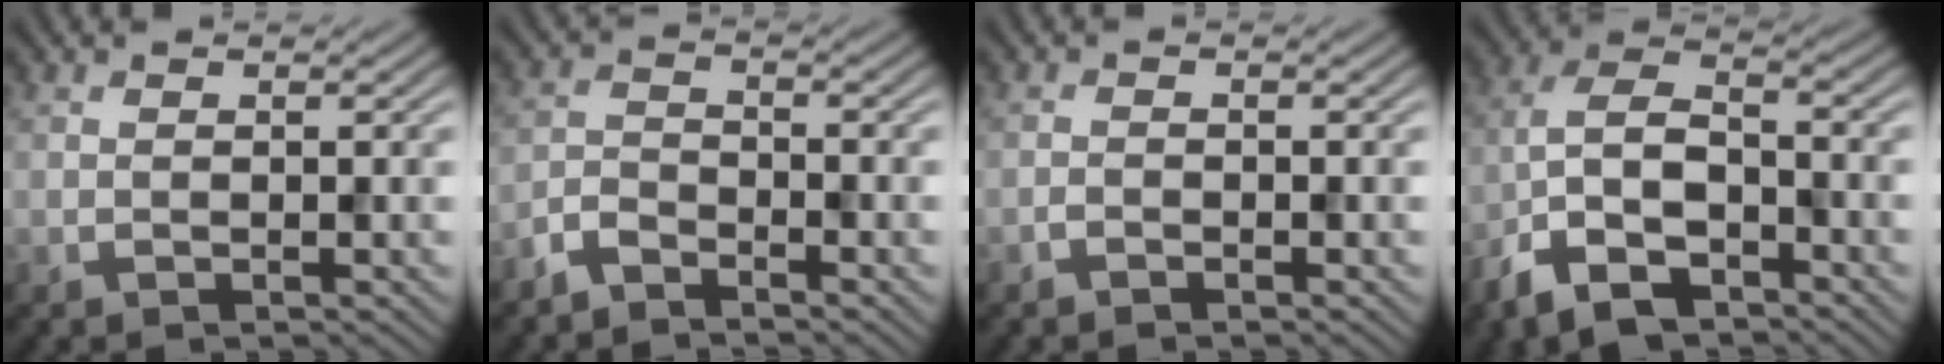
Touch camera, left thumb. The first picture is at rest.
{"total": 3.0, "force": [-2.7, 0.8, 1.0], "torque": [-0.025, -0.003, -0.068]}
{"total": 0.8, "force": [-0.7, 0.3, 0.3], "torque": [-0.005, 0.001, -0.015]}
{"total": 9.5, "force": [-5.7, 4.3, 6.3], "torque": [-0.130, -0.006, -0.122]}